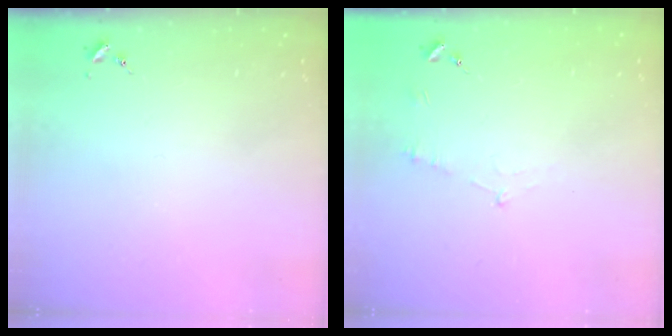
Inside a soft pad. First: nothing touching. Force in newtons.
{"total": 4.5, "press": 4.2, "slide": 1.4}